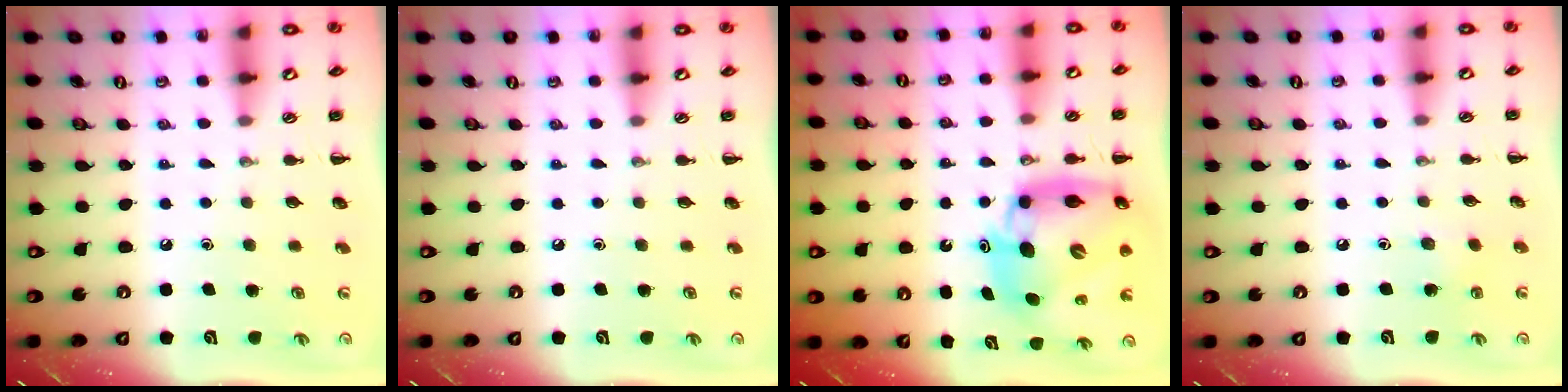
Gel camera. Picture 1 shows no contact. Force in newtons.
{"total": 0.0}
{"total": 14.0, "press": 13.4, "slide": 4.1}
{"total": 5.0, "press": 4.8, "slide": 1.5}